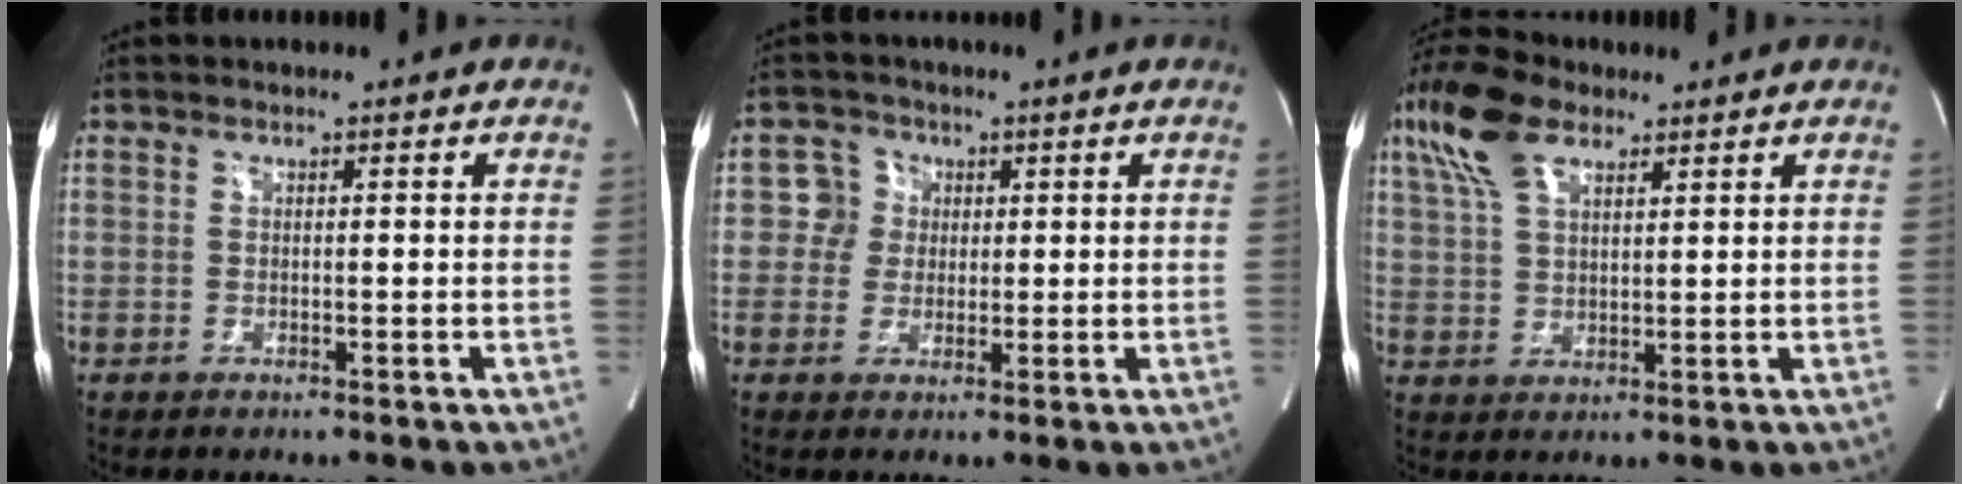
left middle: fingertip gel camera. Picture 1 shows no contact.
{"total": 3.8, "force": [0.7, 3.7, 0.3], "torque": [-0.001, 0.014, 0.012]}
{"total": 9.2, "force": [5.7, 4.0, 6.0], "torque": [-0.141, 0.029, 0.113]}